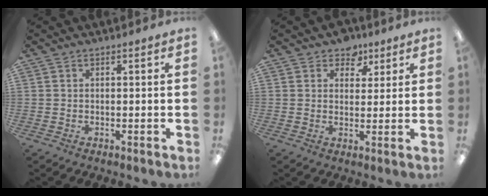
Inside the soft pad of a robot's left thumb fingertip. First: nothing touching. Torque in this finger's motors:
{"motor_torque": [0.36, 0.33, 0.41, -0.39, 0.02]}